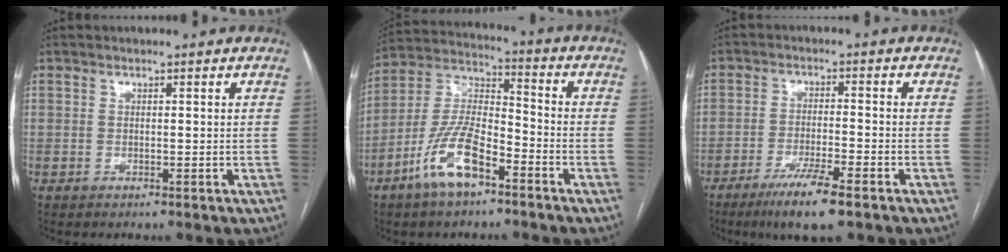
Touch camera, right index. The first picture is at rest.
{"total": 12.2, "force": [-6.6, 4.4, 9.2], "torque": [-0.206, 0.006, -0.123]}
{"total": 7.7, "force": [-5.0, 0.5, 5.9], "torque": [-0.108, -0.017, -0.084]}